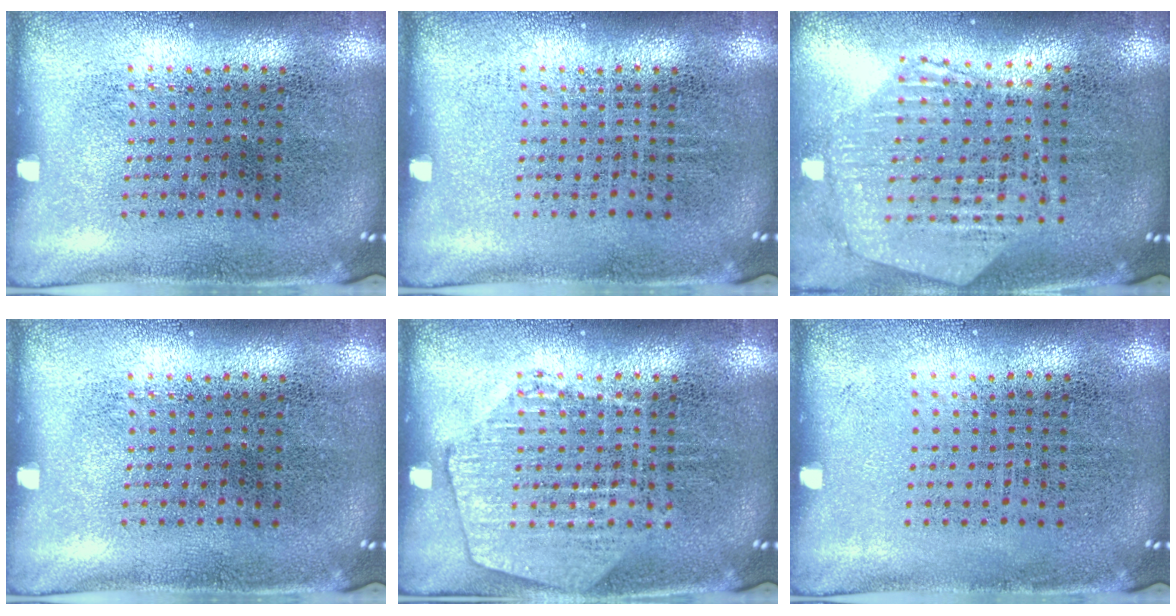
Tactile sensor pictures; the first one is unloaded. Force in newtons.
{"total": 0.0}
{"total": 1.2, "press": 1.2, "slide": 0.1}
{"total": 0.0}
{"total": 2.0, "press": 2.0, "slide": 0.3}
{"total": 0.0}